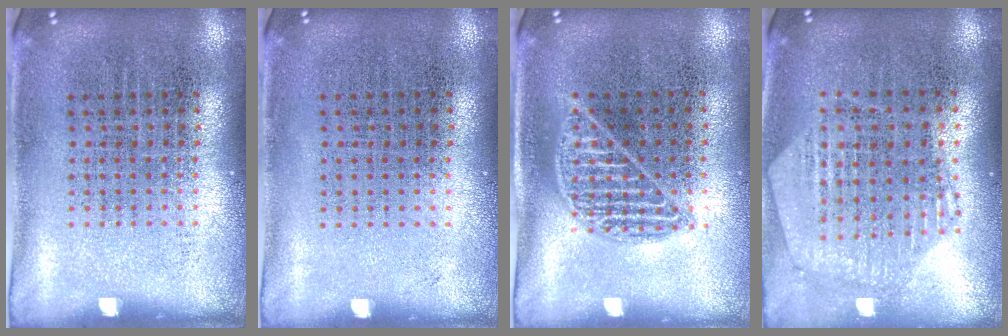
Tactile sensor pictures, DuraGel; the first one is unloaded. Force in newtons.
{"total": 0.0}
{"total": 1.0, "press": 0.9, "slide": 0.3}
{"total": 1.0, "press": 1.0, "slide": 0.2}